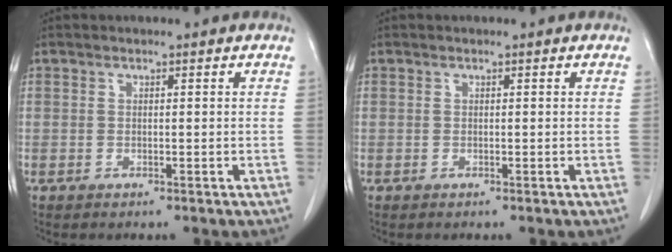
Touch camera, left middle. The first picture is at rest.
{"total": 0.0}